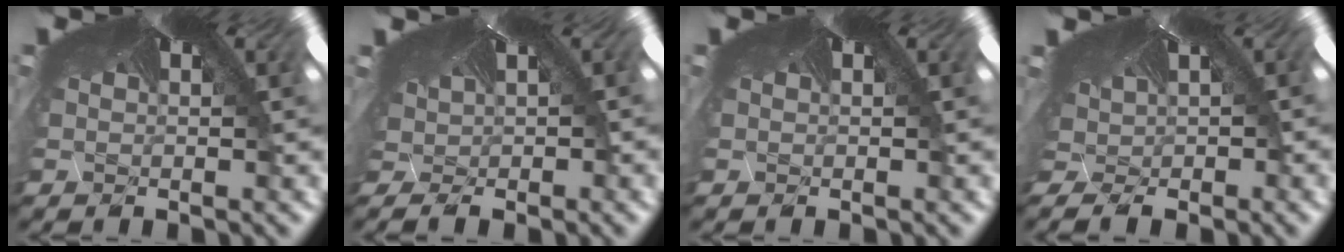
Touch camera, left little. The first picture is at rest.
{"total": 1.3, "force": [-0.6, 0.2, 1.1], "torque": [-0.042, -0.006, 0.006]}
{"total": 0.0}
{"total": 1.8, "force": [-1.2, 0.1, 1.4], "torque": [-0.045, -0.013, 0.003]}